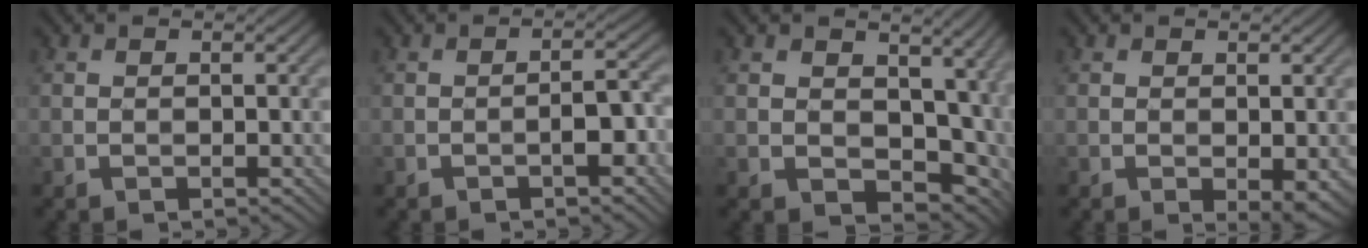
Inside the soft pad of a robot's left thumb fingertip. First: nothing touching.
{"total": 2.6, "force": [-1.4, 0.6, 2.1], "torque": [-0.030, 0.010, -0.029]}
{"total": 9.7, "force": [0.7, 6.2, 7.5], "torque": [-0.127, -0.016, 0.014]}
{"total": 2.2, "force": [-0.1, 1.0, 2.0], "torque": [-0.031, -0.005, -0.001]}